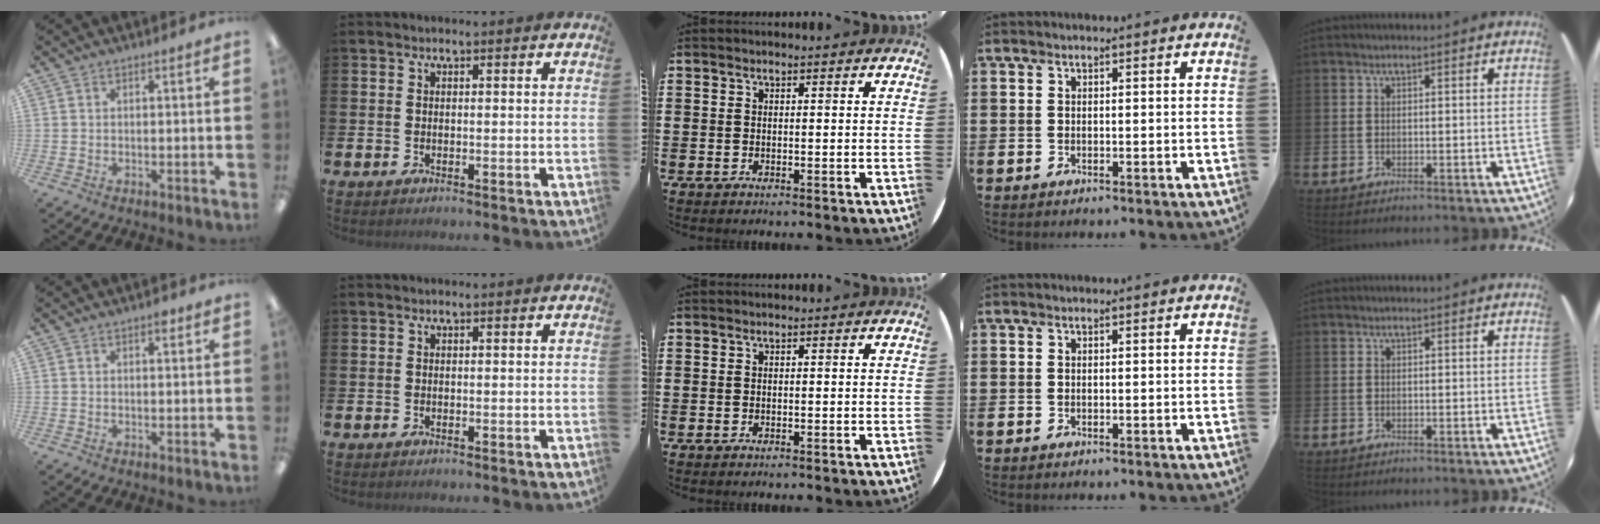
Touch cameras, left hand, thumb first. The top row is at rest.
{"thumb": {"total": 1.5, "force": [0.8, 0.6, 1.0], "torque": [-0.006, -0.003, 0.010]}}